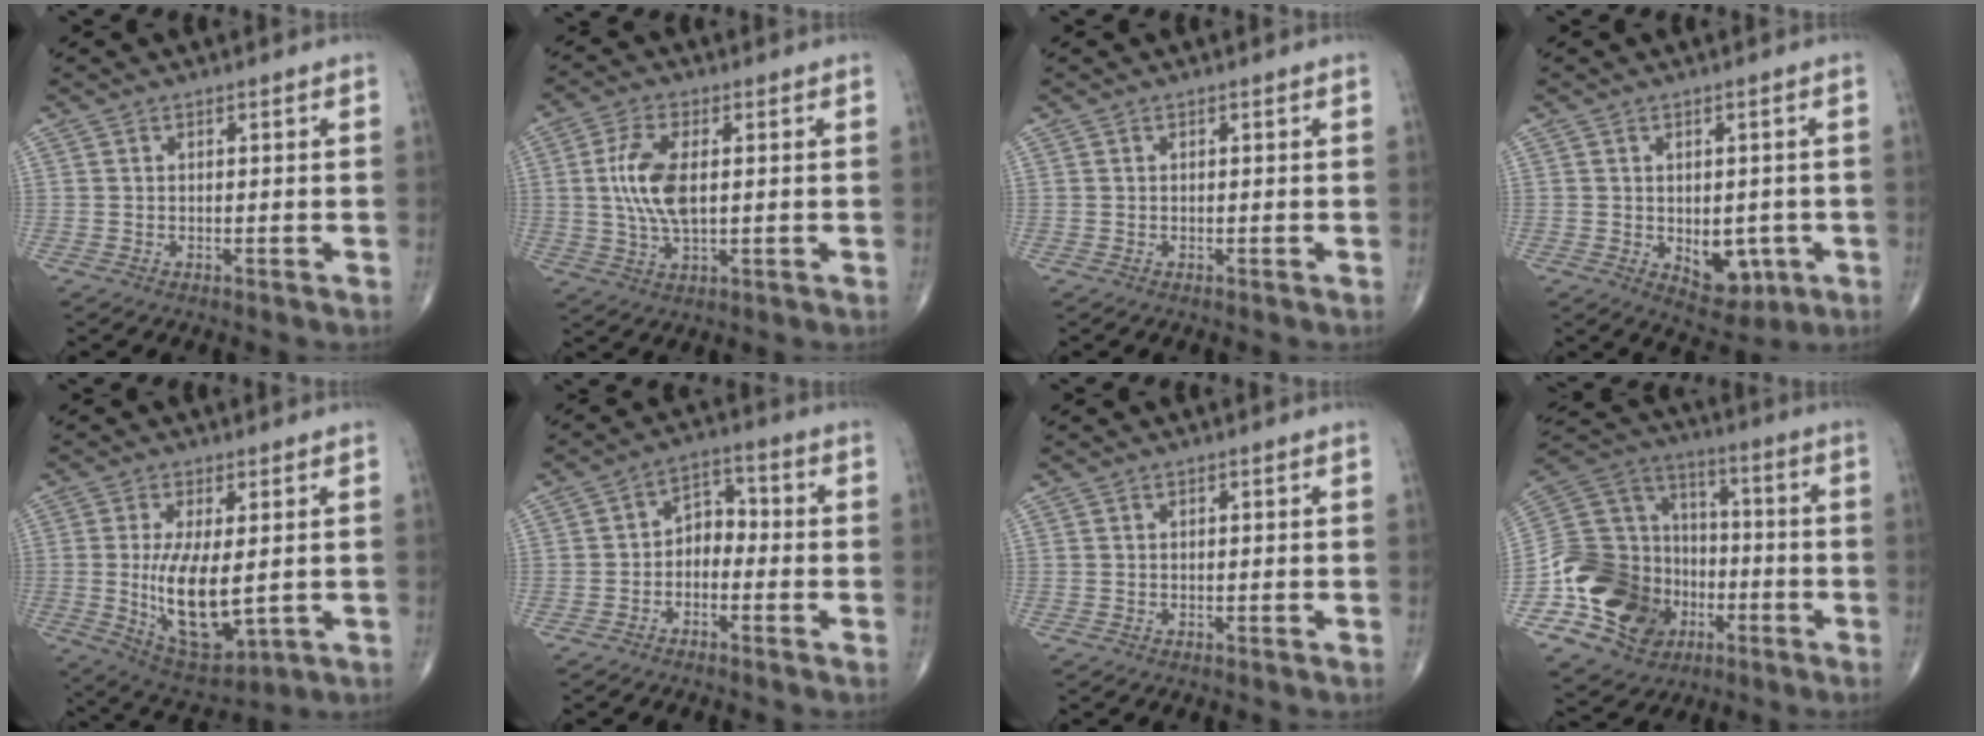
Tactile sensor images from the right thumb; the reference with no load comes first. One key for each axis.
{"total": 9.4, "fx": 0.8, "fy": 4.3, "fz": 8.3, "tx": -0.179, "ty": -0.003, "tz": 0.018}
{"total": 0.0}
{"total": 7.4, "fx": -1.6, "fy": 5.0, "fz": 5.3, "tx": -0.036, "ty": -0.003, "tz": -0.008}
{"total": 12.9, "fx": -0.5, "fy": 5.4, "fz": 11.7, "tx": -0.208, "ty": -0.026, "tz": 0.007}
{"total": 5.2, "fx": -1.6, "fy": 3.7, "fz": 3.3, "tx": -0.034, "ty": 0.033, "tz": -0.042}
{"total": 0.0}
{"total": 21.4, "fx": -7.5, "fy": 17.4, "fz": 9.9, "tx": -0.167, "ty": 0.082, "tz": -0.125}